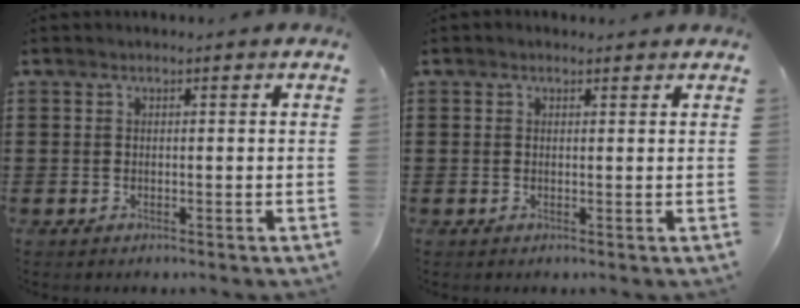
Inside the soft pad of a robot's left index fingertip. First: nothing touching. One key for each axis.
{"total": 0.5, "fx": 0.3, "fy": 0.4, "fz": 0.1, "tx": -0.003, "ty": 0.003, "tz": 0.006}